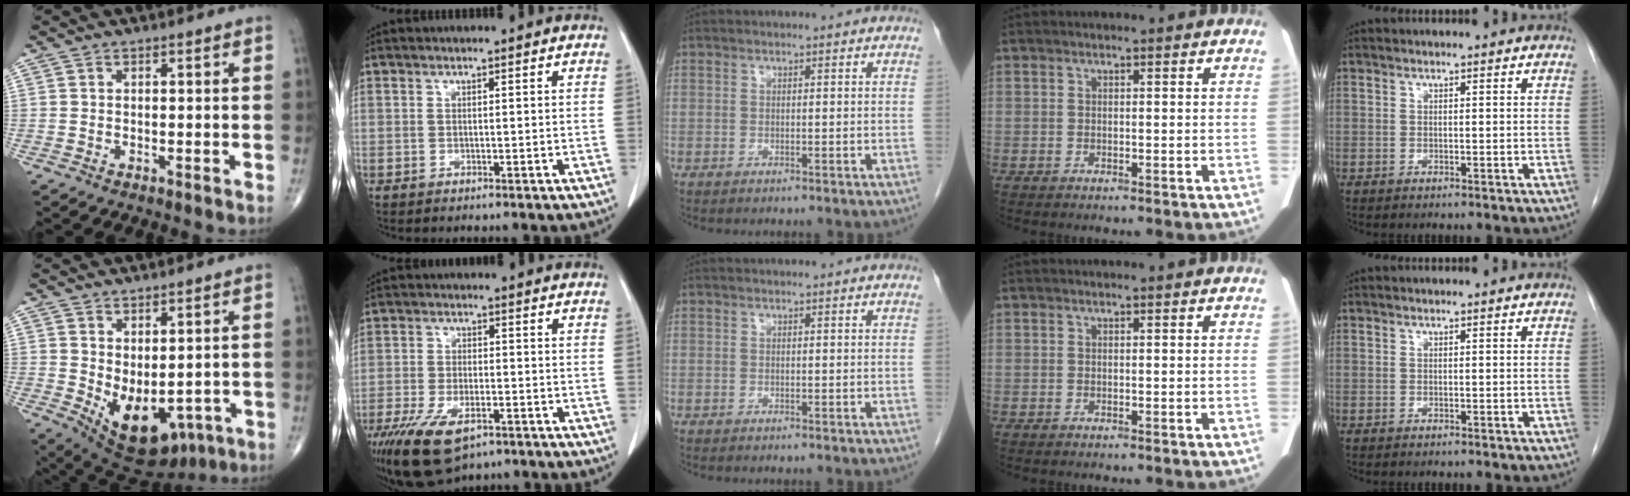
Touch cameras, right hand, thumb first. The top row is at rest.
{"thumb": {"total": 12.2, "force": [-2.4, 7.1, 9.6], "torque": [-0.130, -0.005, -0.008]}, "index": {"total": 10.8, "force": [-6.6, 4.4, 7.4], "torque": [-0.145, -0.016, -0.110]}}